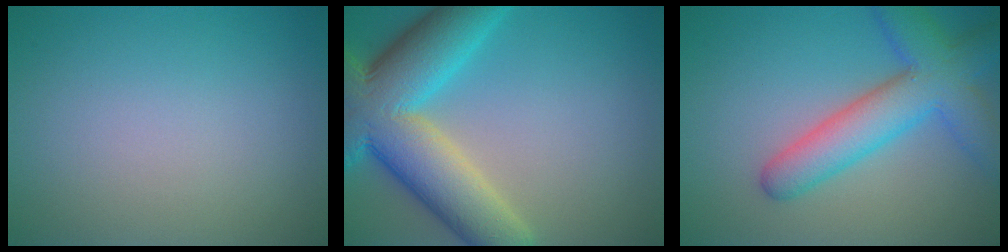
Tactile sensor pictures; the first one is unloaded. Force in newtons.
{"total": 12.3, "press": 12.3, "slide": 0.8}
{"total": 7.0, "press": 7.0, "slide": 0.3}